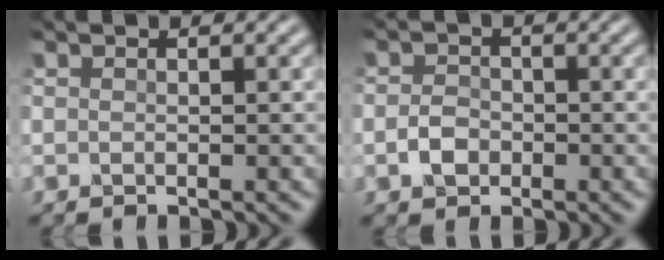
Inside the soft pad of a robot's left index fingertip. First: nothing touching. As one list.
[{"total": 1.6, "force": [-0.7, 1.2, 0.9], "torque": [-0.017, 0.008, -0.018]}]